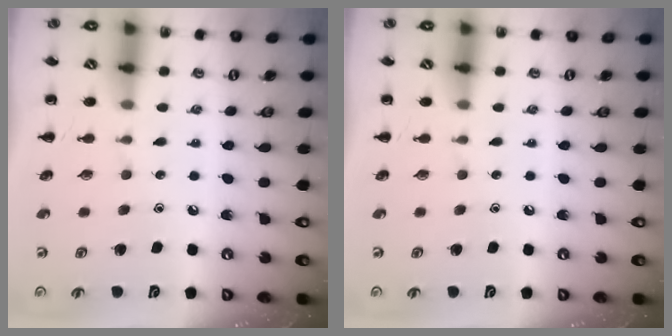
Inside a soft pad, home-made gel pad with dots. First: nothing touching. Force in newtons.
{"total": 0.0}